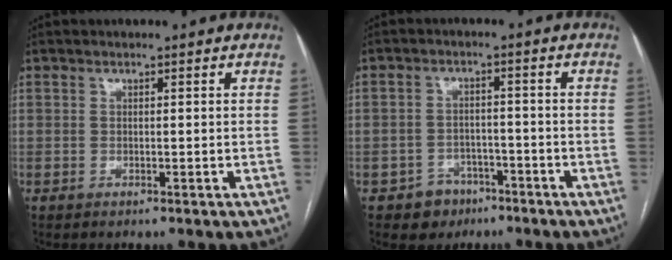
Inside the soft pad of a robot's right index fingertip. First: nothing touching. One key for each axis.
{"total": 4.7, "fx": -2.8, "fy": 3.8, "fz": 0.4, "tx": 0.000, "ty": 0.014, "tz": -0.037}